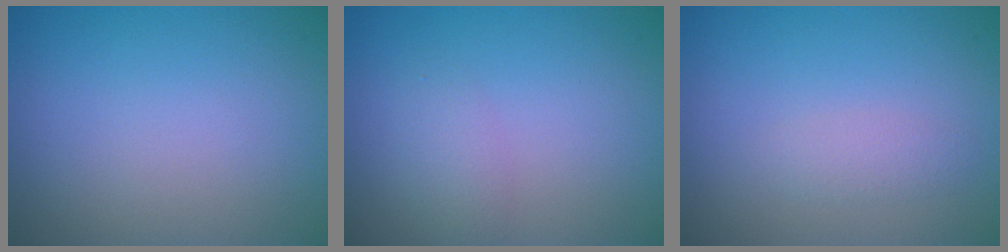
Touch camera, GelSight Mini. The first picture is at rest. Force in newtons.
{"total": 1.6, "press": 1.6, "slide": 0.1}
{"total": 1.1, "press": 1.1, "slide": 0.0}